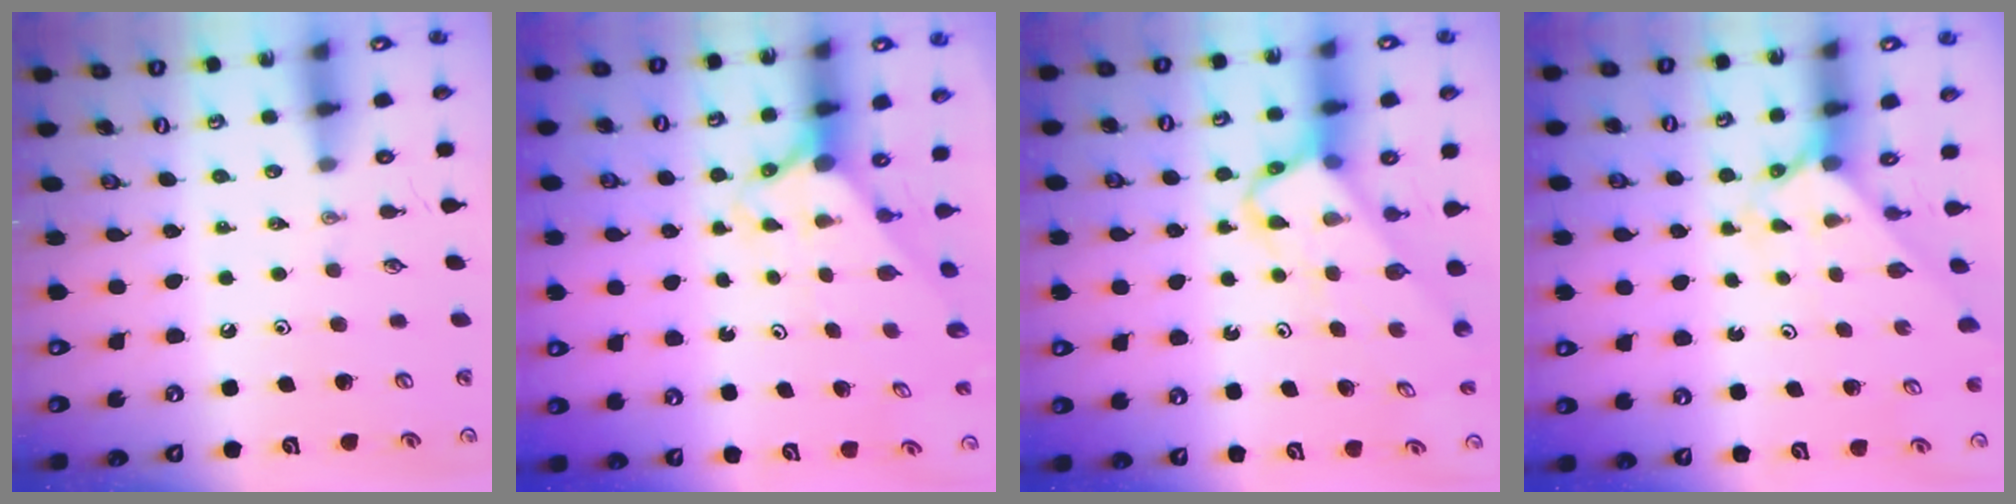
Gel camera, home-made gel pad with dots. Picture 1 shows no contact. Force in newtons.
{"total": 2.2, "press": 2.2, "slide": 0.2}
{"total": 3.8, "press": 3.8, "slide": 0.2}
{"total": 2.1, "press": 2.1, "slide": 0.2}